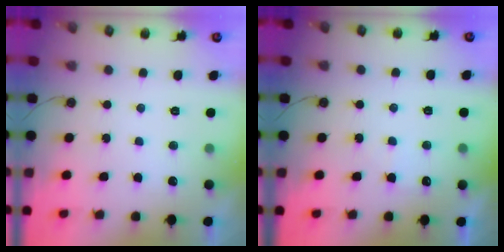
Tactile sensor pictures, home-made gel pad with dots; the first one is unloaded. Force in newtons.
{"total": 4.3, "press": 4.3, "slide": 0.5}